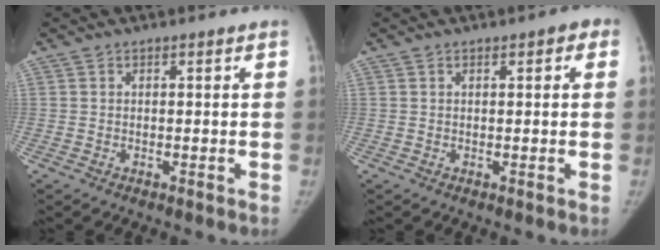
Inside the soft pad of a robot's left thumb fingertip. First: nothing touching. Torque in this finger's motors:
{"motor_torque": [-0.17, 0.04, -0.18, 0.14, 0.06]}